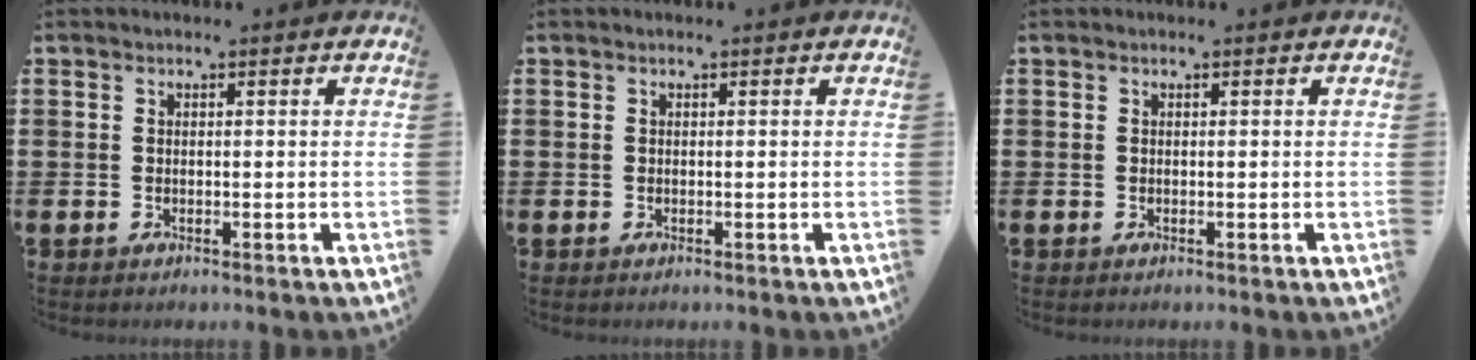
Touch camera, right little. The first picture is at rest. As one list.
[{"total": 0.0}, {"total": 0.0}]